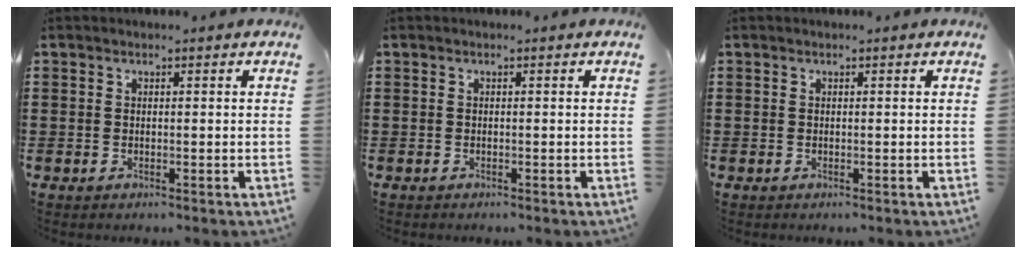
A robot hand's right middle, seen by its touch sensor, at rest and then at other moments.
{"total": 0.0}
{"total": 0.0}